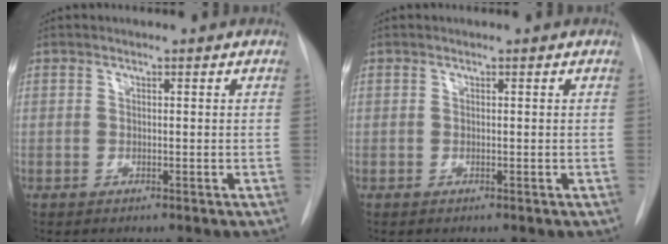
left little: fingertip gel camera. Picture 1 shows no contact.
{"total": 0.0}